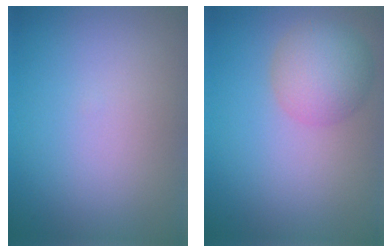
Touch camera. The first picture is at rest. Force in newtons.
{"total": 4.2, "press": 4.2, "slide": 0.2}